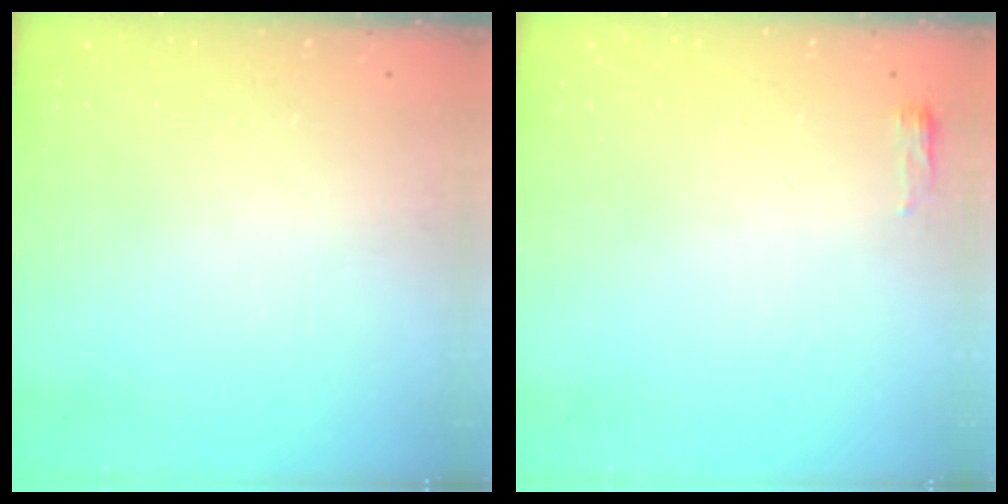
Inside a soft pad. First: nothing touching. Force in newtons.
{"total": 2.8, "press": 2.6, "slide": 1.1}